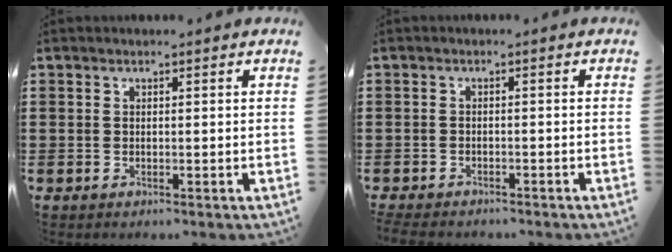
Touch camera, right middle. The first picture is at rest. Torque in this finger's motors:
{"motor_torque": [1.39, 0.08, 0.10, 0.10]}